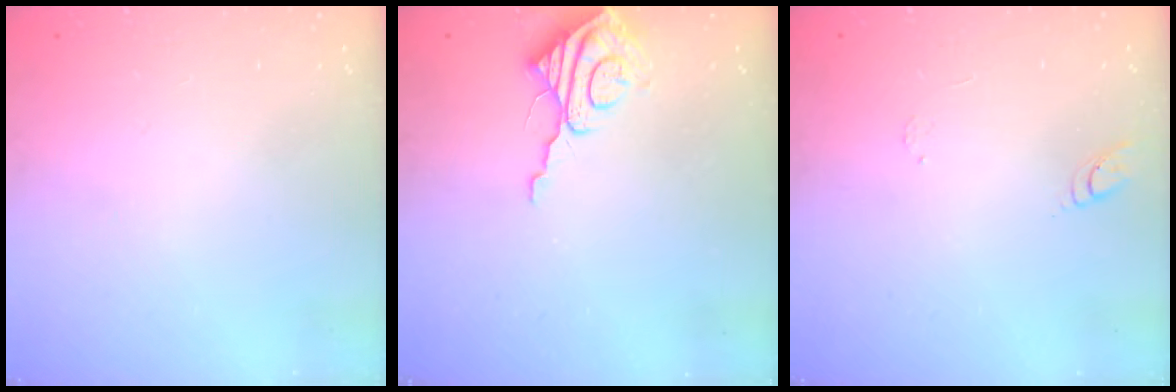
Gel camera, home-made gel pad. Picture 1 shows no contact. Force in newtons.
{"total": 9.2, "press": 9.1, "slide": 0.9}
{"total": 5.5, "press": 5.4, "slide": 0.5}